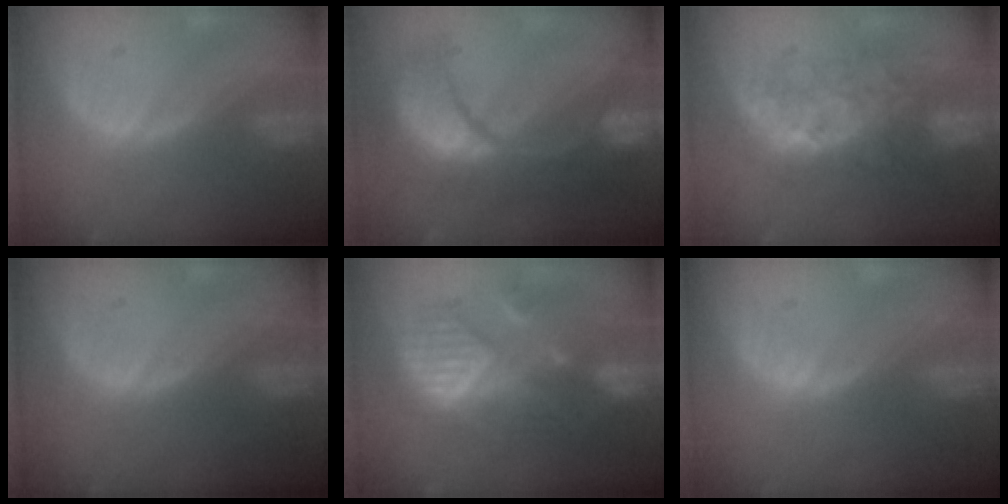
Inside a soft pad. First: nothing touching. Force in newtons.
{"total": 11.9, "press": 11.8, "slide": 1.4}
{"total": 8.2, "press": 8.0, "slide": 1.8}
{"total": 0.0}
{"total": 9.6, "press": 9.3, "slide": 2.2}
{"total": 0.0}